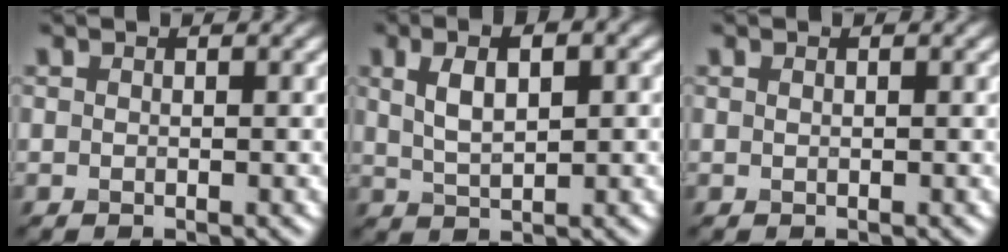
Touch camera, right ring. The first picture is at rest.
{"total": 4.4, "force": [1.4, 1.8, 3.7], "torque": [-0.075, 0.005, 0.027]}
{"total": 0.0}